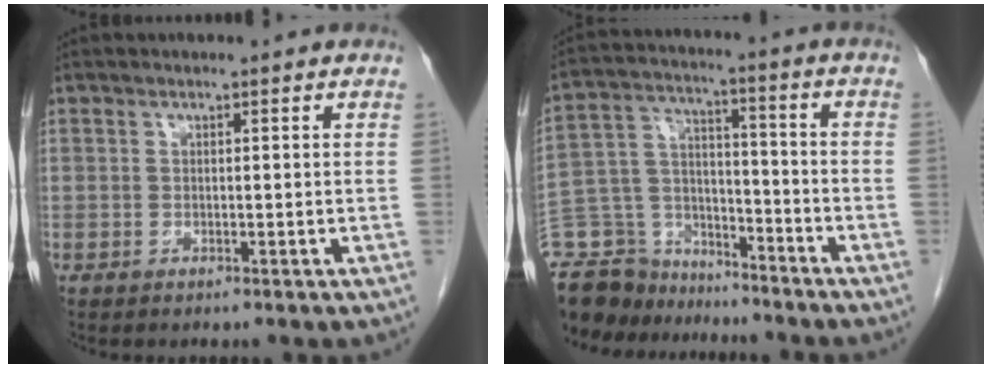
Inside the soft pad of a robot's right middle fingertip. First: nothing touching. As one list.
[{"total": 14.7, "force": [-13.2, 6.3, 1.6], "torque": [-0.052, 0.050, -0.227]}]